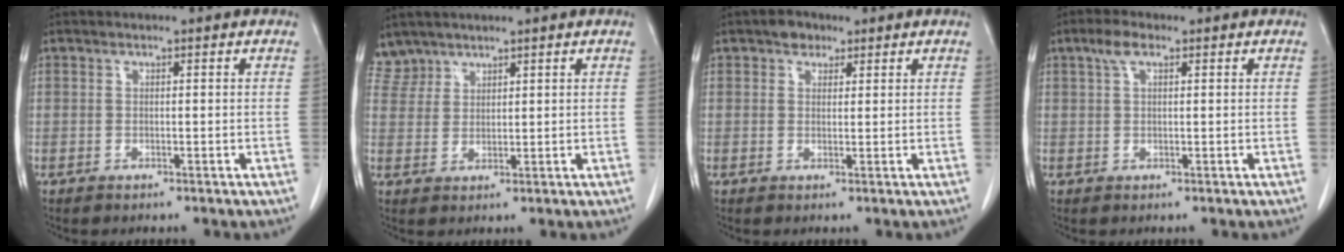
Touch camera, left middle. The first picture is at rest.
{"total": 3.6, "force": [3.2, 1.6, -0.6], "torque": [0.015, 0.009, 0.068]}
{"total": 2.4, "force": [1.5, 1.6, 0.8], "torque": [-0.013, 0.006, 0.021]}
{"total": 2.7, "force": [1.4, 1.0, 2.1], "torque": [-0.047, 0.013, 0.031]}